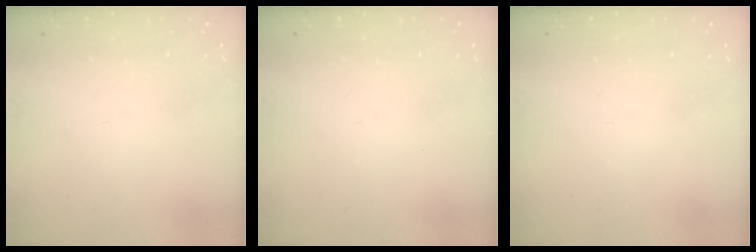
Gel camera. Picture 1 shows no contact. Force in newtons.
{"total": 0.0}
{"total": 0.0}